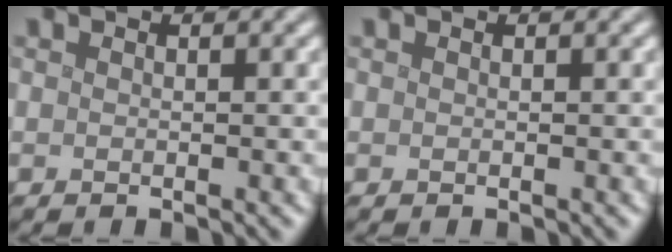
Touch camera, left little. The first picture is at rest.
{"total": 0.0}